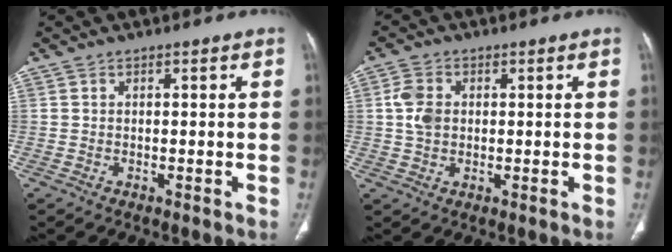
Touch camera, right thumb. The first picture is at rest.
{"total": 4.8, "force": [0.6, 3.6, 3.2], "torque": [-0.064, 0.002, 0.008]}